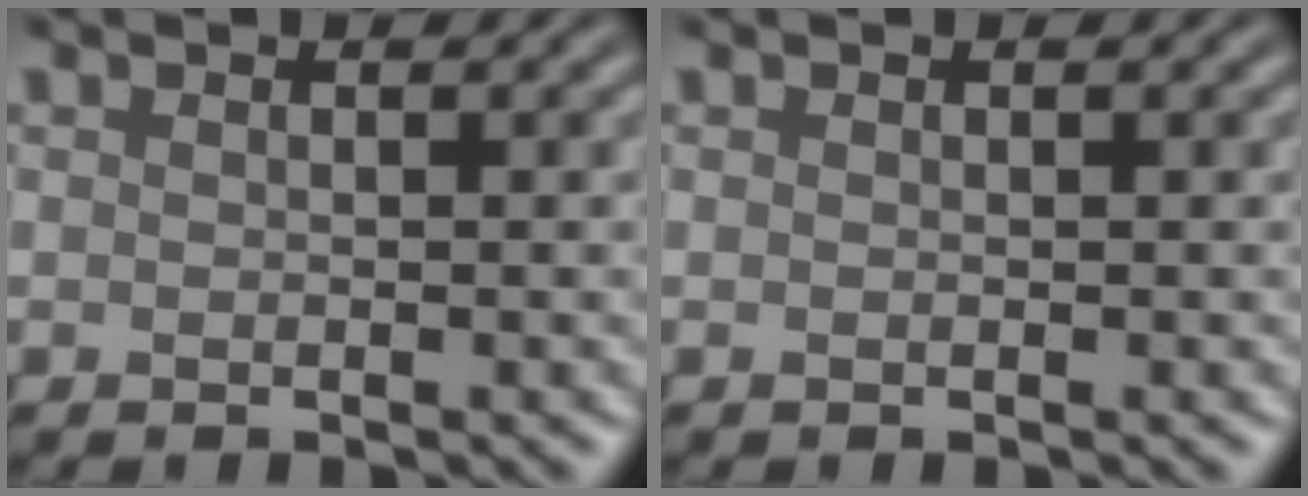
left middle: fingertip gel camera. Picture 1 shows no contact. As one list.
[{"total": 0.0}]